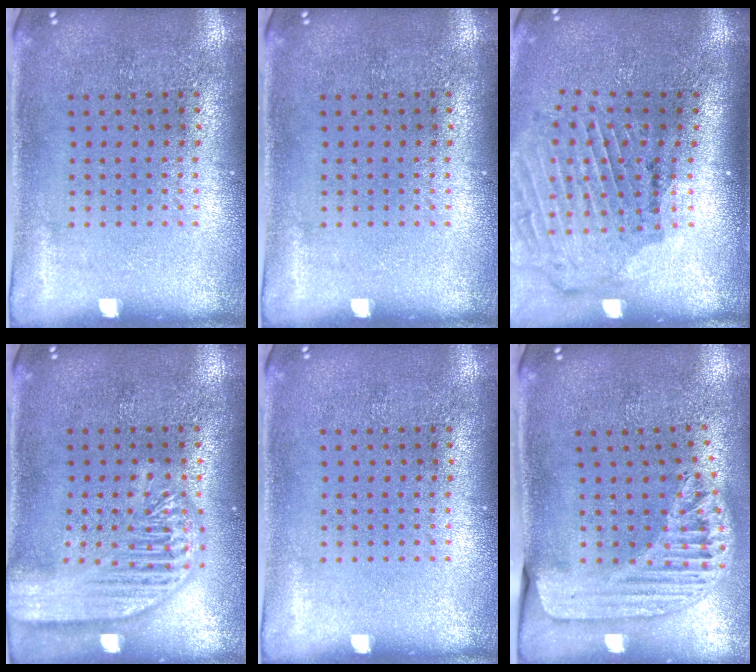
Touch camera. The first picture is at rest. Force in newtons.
{"total": 0.0}
{"total": 2.0, "press": 1.9, "slide": 0.6}
{"total": 3.3, "press": 3.3, "slide": 0.3}
{"total": 0.0}
{"total": 1.6, "press": 1.5, "slide": 0.4}